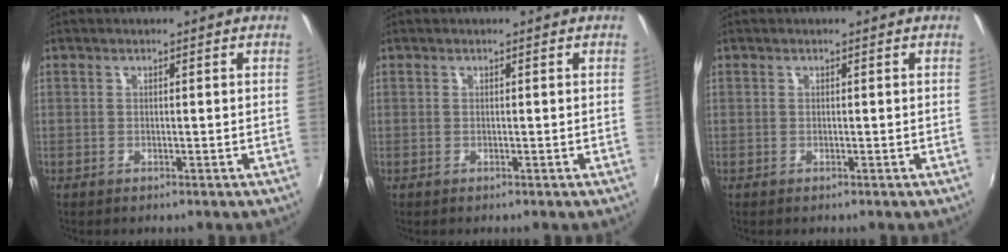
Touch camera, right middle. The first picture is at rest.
{"total": 0.0}
{"total": 0.0}